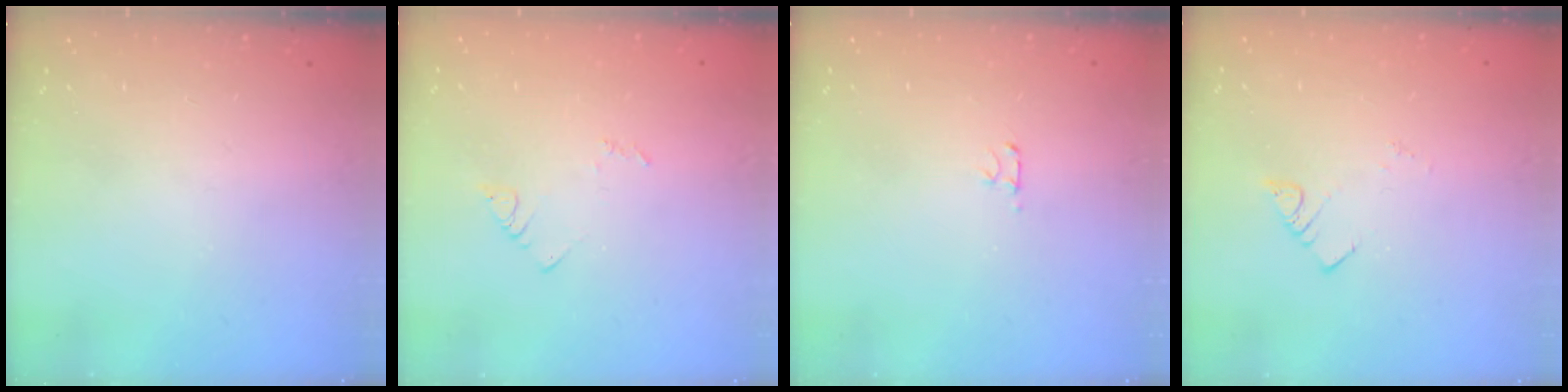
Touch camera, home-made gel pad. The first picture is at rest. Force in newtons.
{"total": 3.7, "press": 3.7, "slide": 0.3}
{"total": 2.5, "press": 2.4, "slide": 0.3}
{"total": 1.9, "press": 1.9, "slide": 0.1}